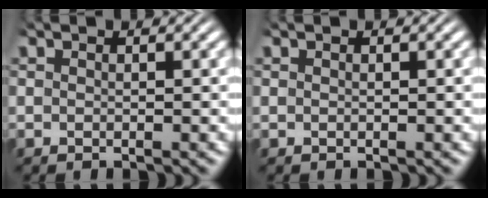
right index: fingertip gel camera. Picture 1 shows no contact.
{"total": 0.0}